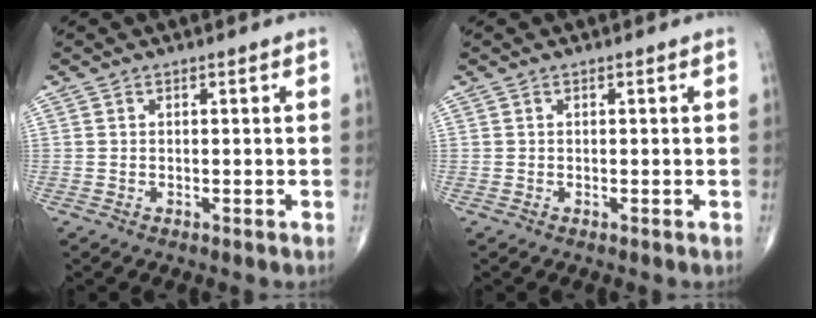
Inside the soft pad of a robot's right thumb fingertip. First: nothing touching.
{"total": 0.0}